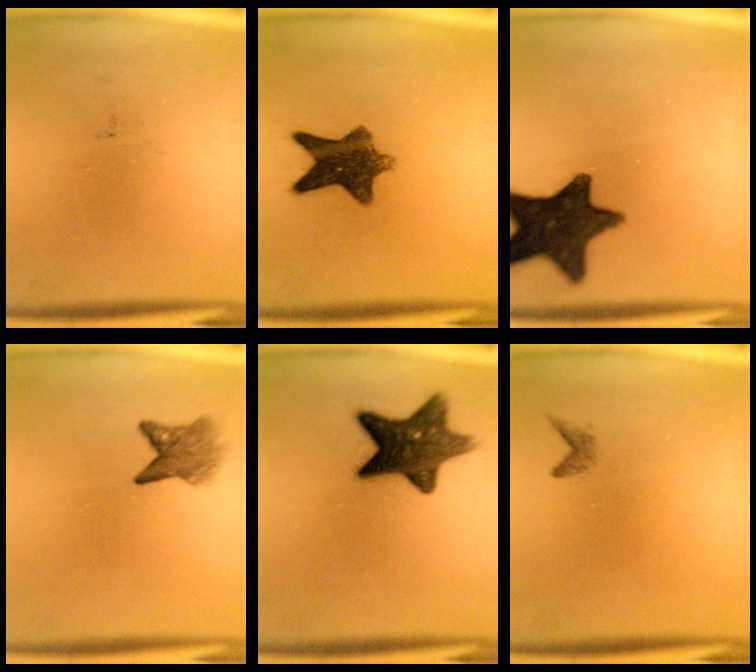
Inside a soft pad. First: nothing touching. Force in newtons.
{"total": 9.5}
{"total": 14.3}
{"total": 3.9}
{"total": 12.0}
{"total": 0.9}